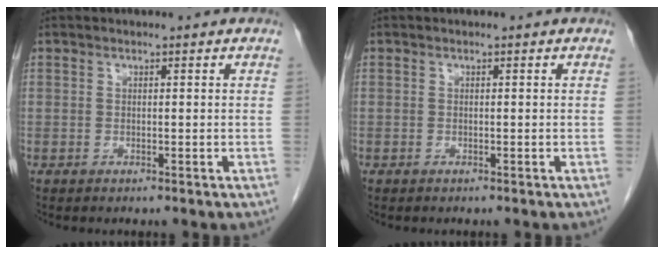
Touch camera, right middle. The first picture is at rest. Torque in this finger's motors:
{"motor_torque": [0.87, -0.81, 0.11, -0.04]}